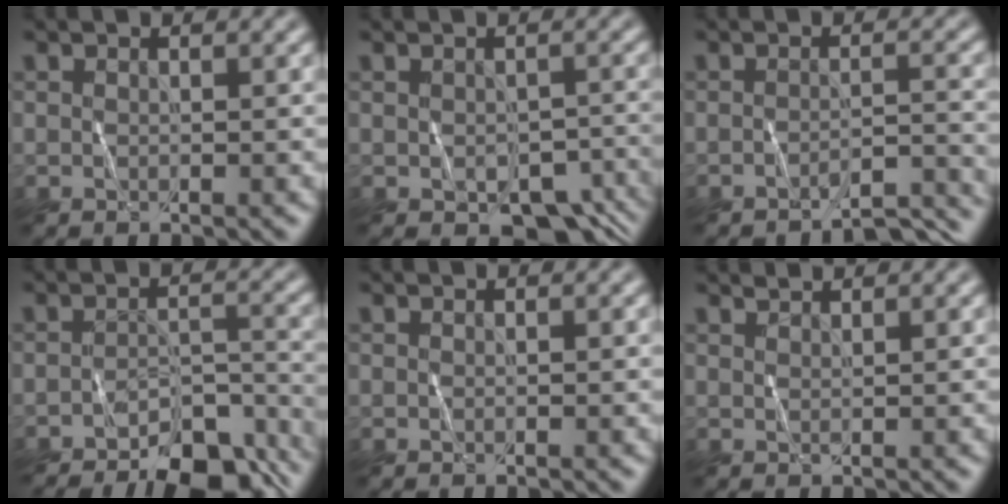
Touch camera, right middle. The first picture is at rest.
{"total": 5.8, "force": [-3.0, 3.5, 3.5], "torque": [-0.049, -0.008, -0.033]}
{"total": 3.3, "force": [-3.2, 0.1, 0.8], "torque": [-0.009, 0.004, -0.044]}
{"total": 6.7, "force": [-5.7, 1.9, 2.9], "torque": [-0.037, -0.001, -0.089]}
{"total": 0.0}
{"total": 0.8, "force": [0.8, -0.3, 0.0], "torque": [-0.004, 0.003, 0.014]}